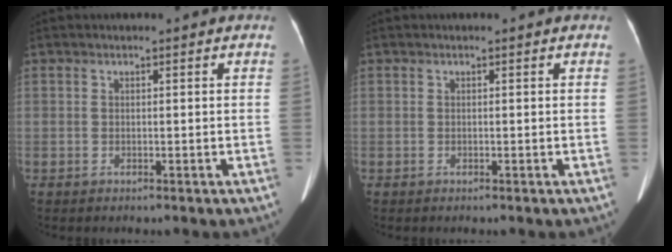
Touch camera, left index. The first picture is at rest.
{"total": 0.0}